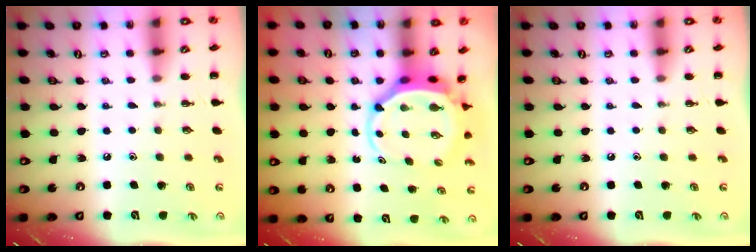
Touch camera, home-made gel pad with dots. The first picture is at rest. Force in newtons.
{"total": 5.1, "press": 5.0, "slide": 1.0}
{"total": 0.0}